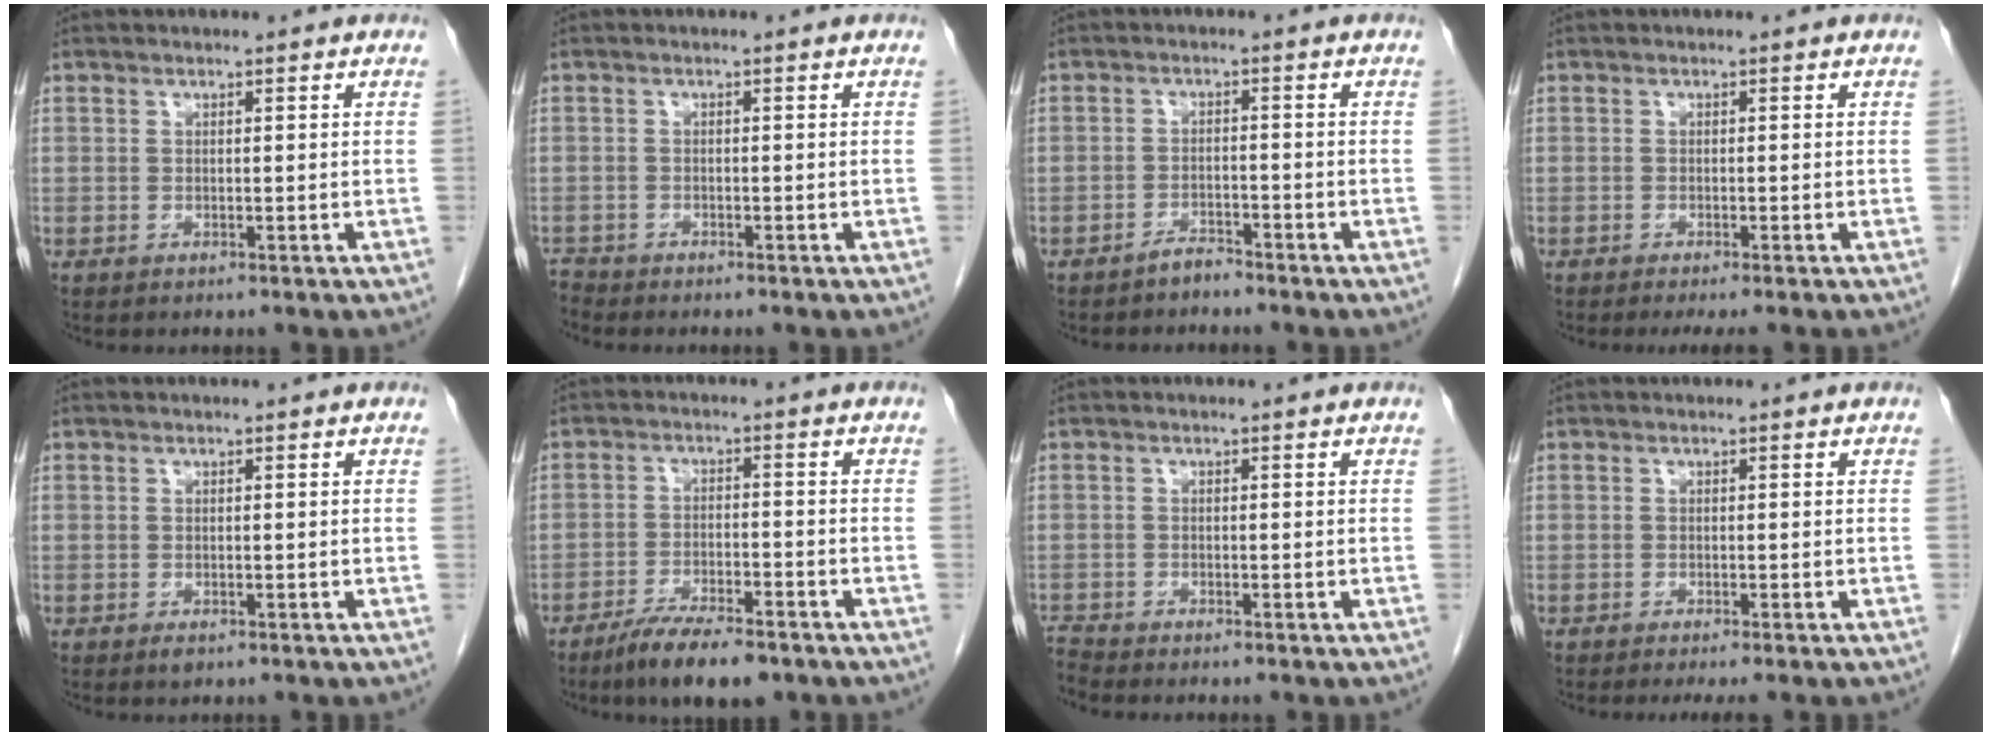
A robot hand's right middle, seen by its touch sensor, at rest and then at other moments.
{"total": 1.5, "force": [-1.5, 0.0, -0.3], "torque": [0.001, -0.008, -0.029]}
{"total": 2.0, "force": [-1.9, 0.4, 0.3], "torque": [-0.002, 0.000, -0.031]}
{"total": 3.2, "force": [-2.6, 0.0, 1.8], "torque": [-0.020, -0.006, -0.036]}
{"total": 0.9, "force": [-0.5, 0.4, 0.6], "torque": [-0.009, -0.001, -0.005]}
{"total": 8.4, "force": [-6.3, 1.9, 5.3], "torque": [-0.086, -0.013, -0.104]}
{"total": 1.7, "force": [-1.6, -0.4, -0.2], "torque": [-0.005, -0.013, -0.032]}
{"total": 3.0, "force": [-2.5, 0.0, 1.7], "torque": [-0.019, -0.007, -0.034]}